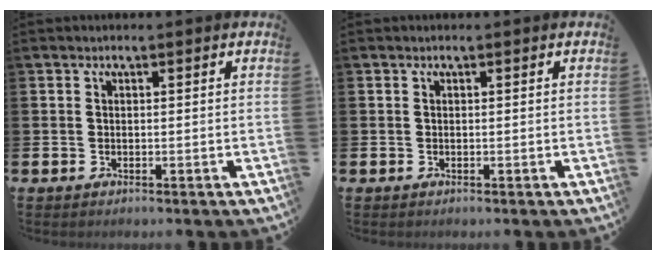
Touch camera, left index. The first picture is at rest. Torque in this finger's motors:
{"motor_torque": [0.00, 0.00, 0.00, 0.00]}